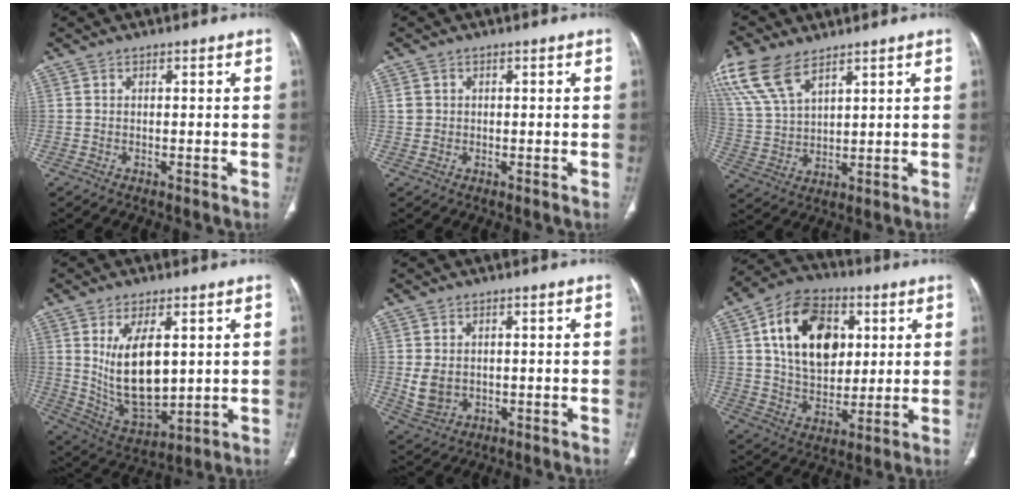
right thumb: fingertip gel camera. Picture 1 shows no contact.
{"total": 1.9, "force": [0.3, 1.8, 0.6], "torque": [-0.001, 0.001, 0.008]}
{"total": 13.8, "force": [8.8, 6.8, 8.2], "torque": [-0.175, -0.015, 0.182]}
{"total": 14.1, "force": [2.6, 7.1, 11.9], "torque": [-0.193, -0.023, 0.068]}
{"total": 4.8, "force": [0.1, 3.8, 2.9], "torque": [-0.049, -0.005, 0.016]}
{"total": 18.4, "force": [5.1, 12.4, 12.6], "torque": [-0.176, -0.005, 0.090]}